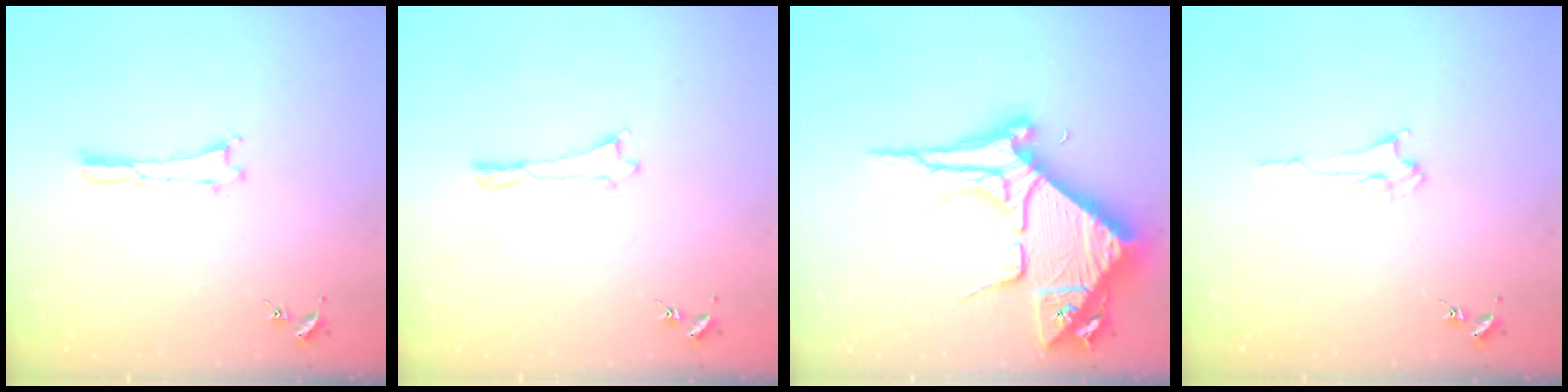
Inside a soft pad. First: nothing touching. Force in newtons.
{"total": 0.0}
{"total": 12.6, "press": 12.5, "slide": 1.6}
{"total": 2.4, "press": 2.4, "slide": 0.3}